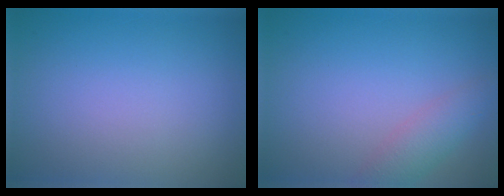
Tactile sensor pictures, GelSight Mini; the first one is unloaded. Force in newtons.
{"total": 2.5, "press": 2.5, "slide": 0.1}